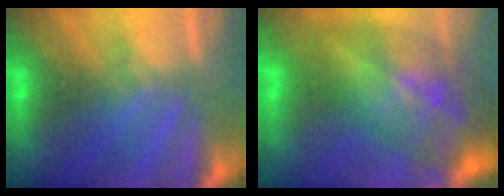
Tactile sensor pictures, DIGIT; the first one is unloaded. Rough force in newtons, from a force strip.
{"total": 8.1}